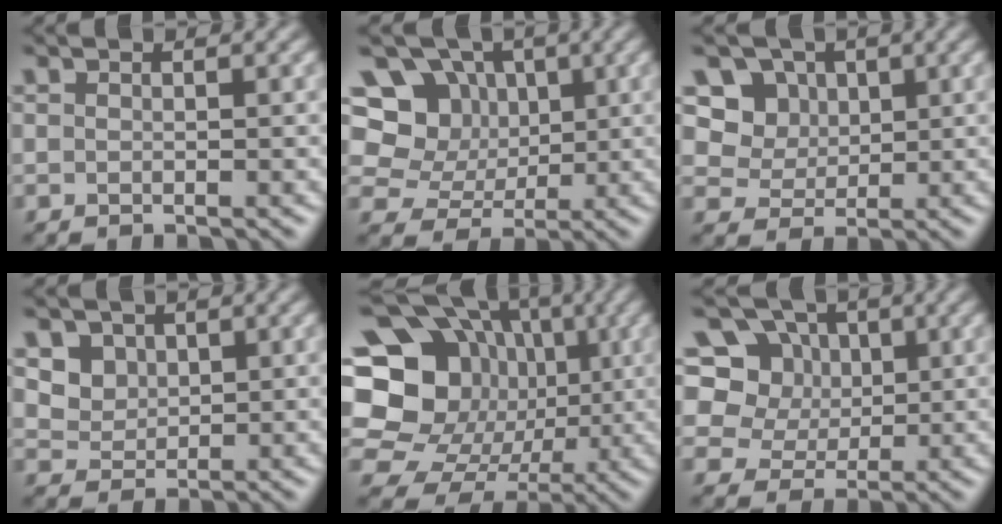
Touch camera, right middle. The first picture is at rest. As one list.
[{"total": 11.0, "force": [4.1, 9.2, 4.7], "torque": [-0.107, 0.023, 0.066]}, {"total": 6.8, "force": [3.1, 5.5, 2.5], "torque": [-0.052, -0.003, 0.052]}, {"total": 3.6, "force": [1.9, 2.8, 1.3], "torque": [-0.046, -0.007, 0.051]}, {"total": 18.3, "force": [1.2, 16.2, 8.5], "torque": [-0.168, 0.042, 0.000]}, {"total": 9.3, "force": [4.0, 7.5, 3.8], "torque": [-0.067, 0.016, 0.051]}]